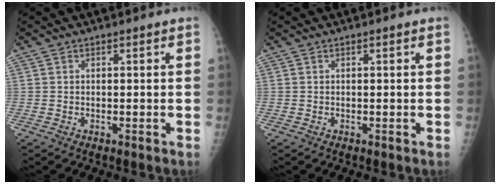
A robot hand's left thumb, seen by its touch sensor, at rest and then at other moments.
{"total": 0.0}